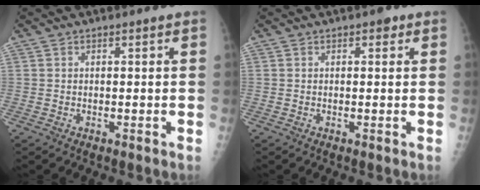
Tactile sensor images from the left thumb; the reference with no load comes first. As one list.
[{"total": 1.3, "force": [0.6, 0.7, 0.8], "torque": [-0.002, 0.001, 0.005]}]